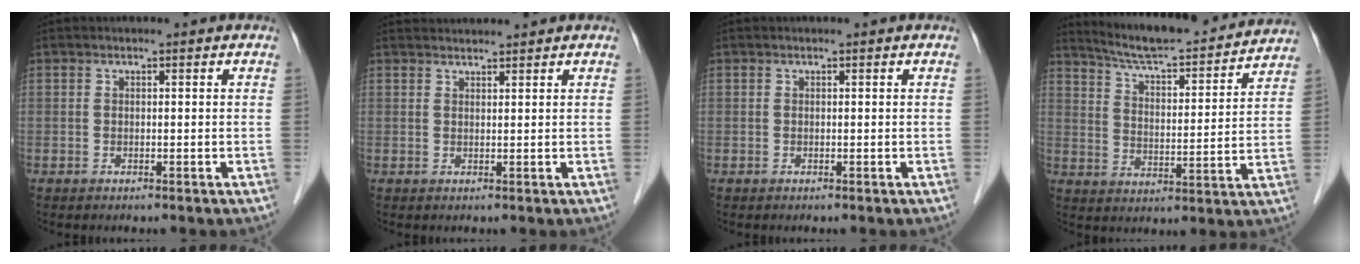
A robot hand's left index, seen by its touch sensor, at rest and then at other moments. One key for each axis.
{"total": 2.6, "fx": 2.6, "fy": -0.1, "fz": 0.1, "tx": -0.003, "ty": 0.021, "tz": 0.048}
{"total": 0.0}
{"total": 18.6, "fx": 17.4, "fy": 1.9, "fz": 6.5, "tx": -0.102, "ty": -0.008, "tz": 0.245}